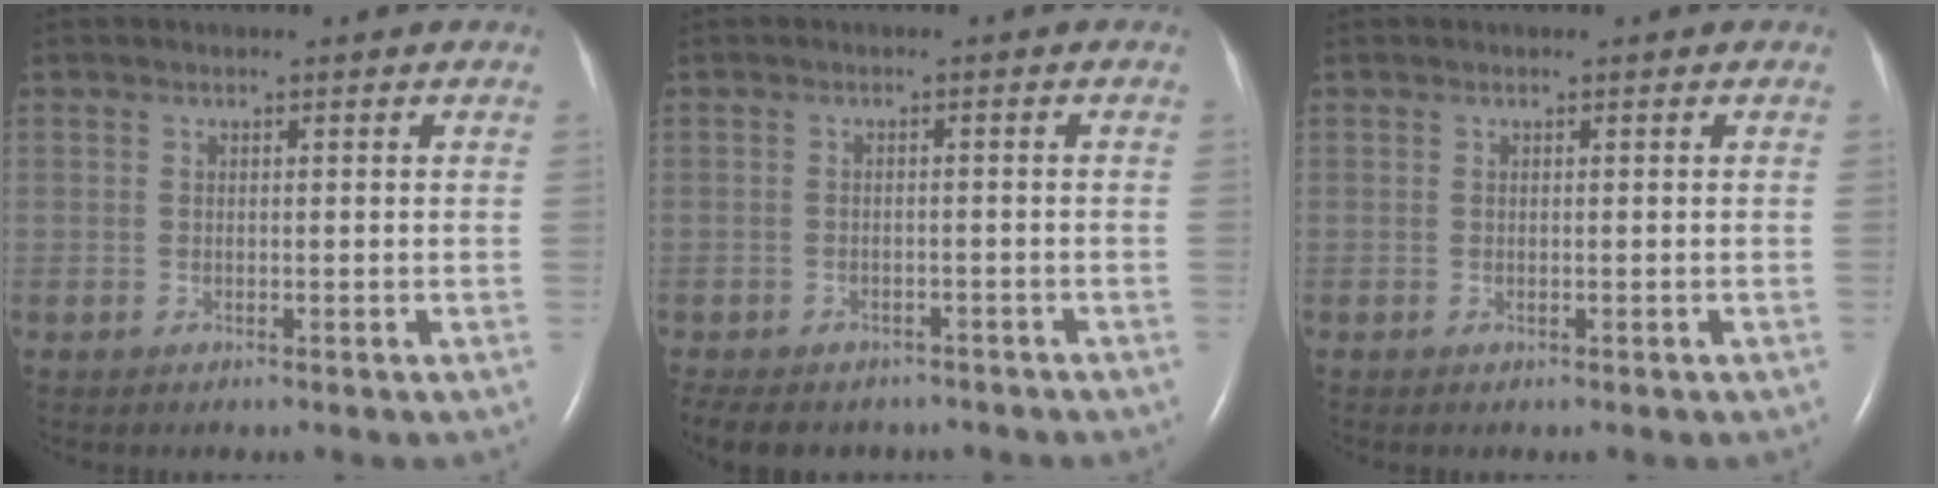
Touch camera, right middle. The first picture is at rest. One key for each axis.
{"total": 11.6, "fx": -9.3, "fy": 5.7, "fz": 3.9, "tx": -0.095, "ty": -0.008, "tz": -0.115}
{"total": 0.0}